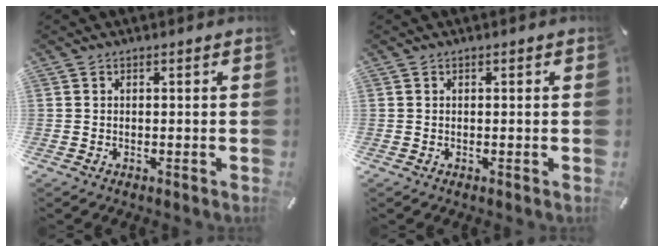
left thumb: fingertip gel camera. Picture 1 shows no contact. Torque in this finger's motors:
{"motor_torque": [0.17, 0.14, 0.18, -0.01, 0.01]}